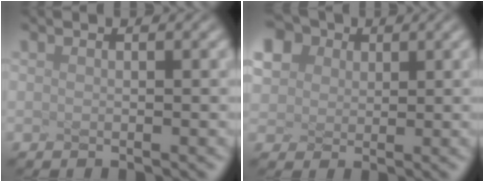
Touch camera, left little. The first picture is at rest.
{"total": 4.6, "force": [2.4, 3.6, 1.6], "torque": [-0.100, 0.018, 0.075]}